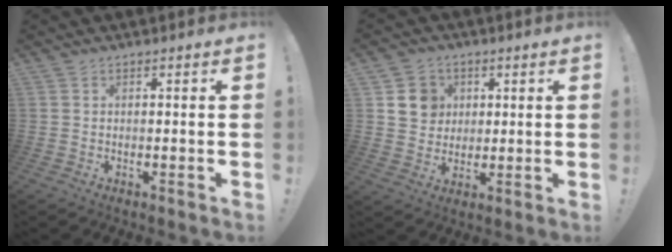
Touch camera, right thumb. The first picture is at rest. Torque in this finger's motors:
{"motor_torque": [0.09, 0.02, 0.39, 0.17, 0.16]}